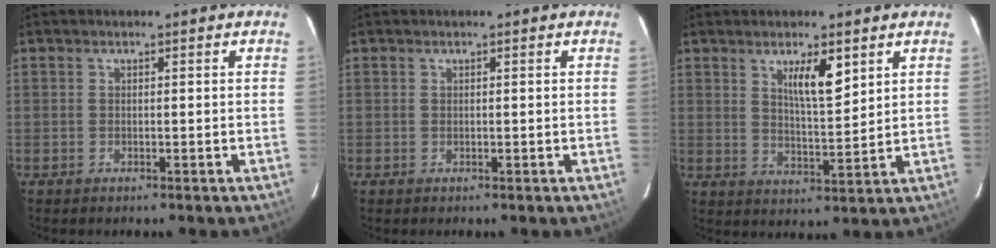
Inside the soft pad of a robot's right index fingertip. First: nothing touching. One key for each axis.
{"total": 0.0}
{"total": 6.2, "fx": 3.3, "fy": 1.2, "fz": 5.1, "tx": -0.088, "ty": -0.006, "tz": 0.059}